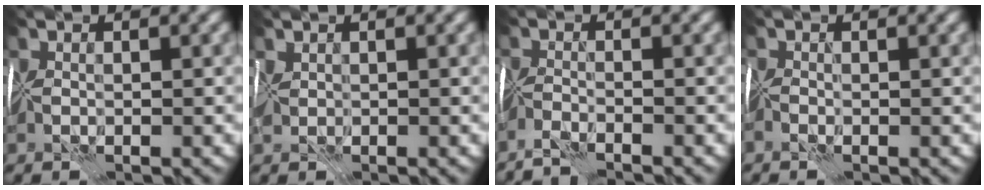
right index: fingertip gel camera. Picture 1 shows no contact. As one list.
[{"total": 0.6, "force": [0.3, -0.4, 0.0], "torque": [0.001, -0.002, 0.010]}, {"total": 3.4, "force": [-2.9, -1.7, -0.4], "torque": [0.010, -0.008, -0.061]}, {"total": 1.1, "force": [-1.0, 0.2, 0.4], "torque": [-0.008, -0.008, -0.022]}]